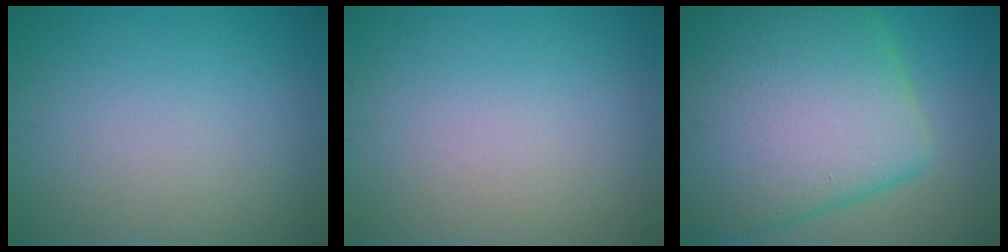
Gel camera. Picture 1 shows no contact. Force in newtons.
{"total": 0.0}
{"total": 16.5, "press": 16.5, "slide": 0.5}